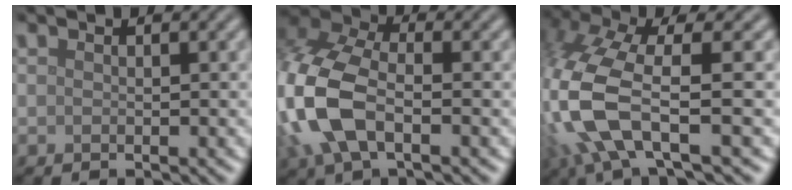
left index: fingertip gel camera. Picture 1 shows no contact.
{"total": 10.1, "force": [-2.1, 6.0, 7.8], "torque": [-0.204, -0.003, -0.056]}
{"total": 10.3, "force": [-2.0, 3.8, 9.3], "torque": [-0.229, -0.012, -0.041]}